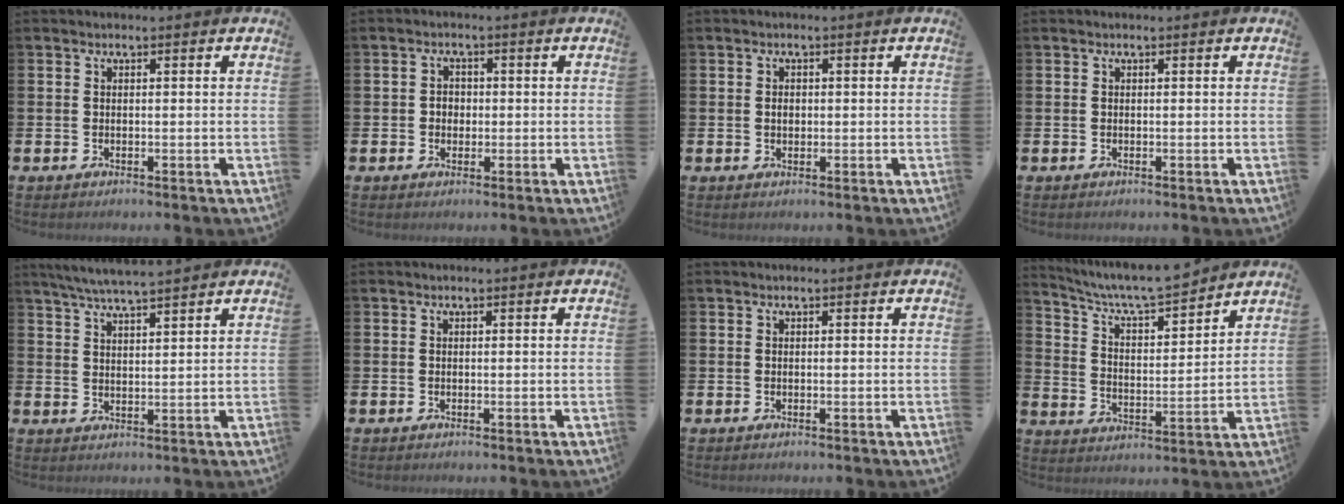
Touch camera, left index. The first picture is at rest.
{"total": 2.0, "force": [-0.1, 1.8, 0.8], "torque": [-0.003, 0.003, -0.010]}
{"total": 1.2, "force": [0.1, 0.9, 0.8], "torque": [-0.007, 0.003, -0.002]}
{"total": 0.0}
{"total": 5.2, "force": [4.9, -0.1, 1.6], "torque": [-0.051, -0.013, 0.089]}
{"total": 0.0}
{"total": 0.0}
{"total": 7.5, "force": [7.1, 0.6, 2.2], "torque": [-0.076, -0.049, 0.125]}